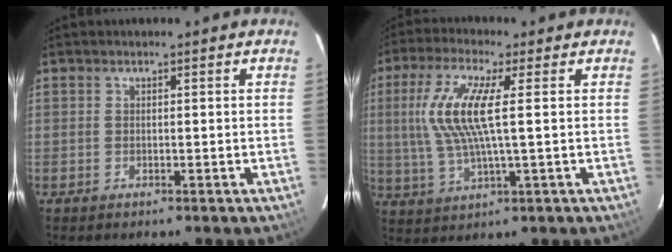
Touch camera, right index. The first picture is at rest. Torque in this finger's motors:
{"motor_torque": [0.33, 0.09, 0.66, 0.21]}